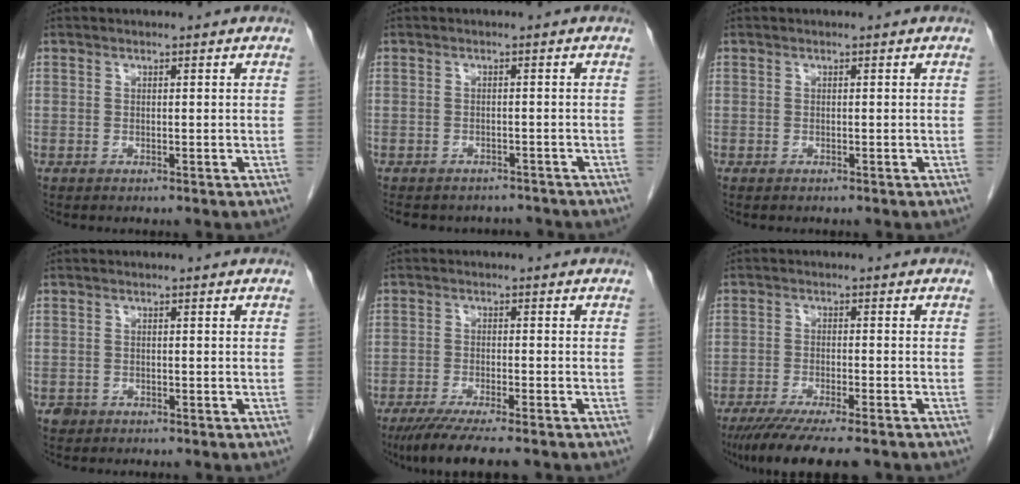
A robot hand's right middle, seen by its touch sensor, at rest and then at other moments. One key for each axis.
{"total": 8.9, "fx": -7.9, "fy": 3.6, "fz": 1.8, "tx": -0.034, "ty": 0.008, "tz": -0.094}
{"total": 0.0}
{"total": 1.0, "fx": -0.6, "fy": 0.8, "fz": 0.1, "tx": -0.001, "ty": 0.003, "tz": -0.009}
{"total": 8.8, "fx": -6.9, "fy": 0.7, "fz": 5.4, "tx": -0.080, "ty": -0.020, "tz": -0.109}
{"total": 11.5, "fx": -9.1, "fy": 1.5, "fz": 6.9, "tx": -0.098, "ty": -0.022, "tz": -0.139}